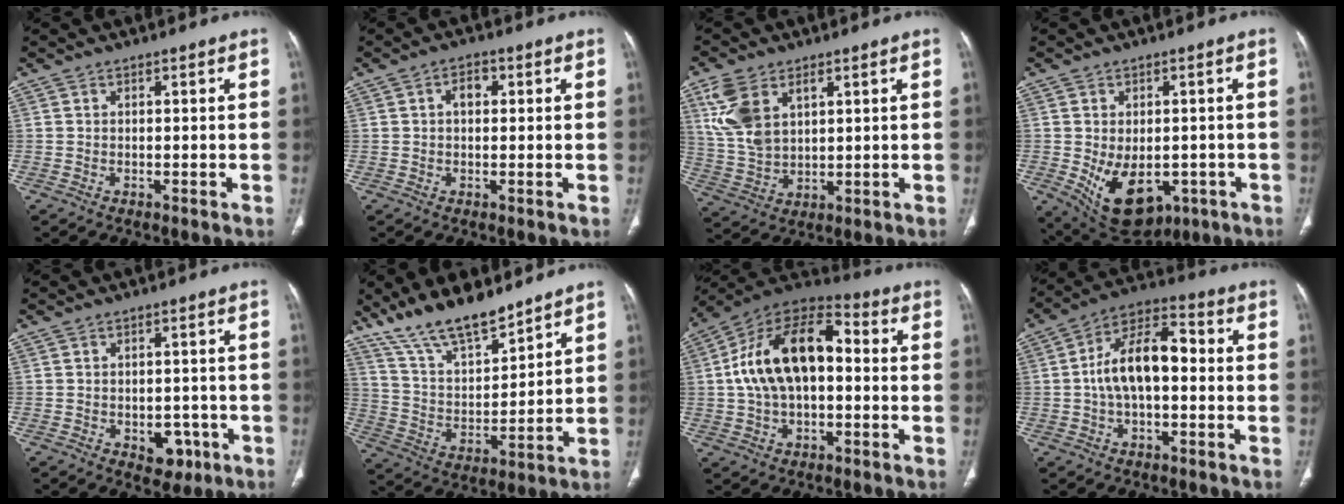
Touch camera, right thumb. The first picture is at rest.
{"total": 3.0, "force": [0.7, 2.0, 2.2], "torque": [-0.028, 0.011, 0.008]}
{"total": 10.6, "force": [4.6, 6.3, 7.2], "torque": [-0.149, -0.009, 0.101]}
{"total": 12.8, "force": [-3.8, 8.3, 9.0], "torque": [-0.122, -0.003, -0.032]}
{"total": 5.3, "force": [-2.1, 3.6, 3.2], "torque": [-0.017, 0.012, -0.020]}
{"total": 15.3, "force": [12.4, 4.6, 7.8], "torque": [-0.114, -0.067, 0.235]}
{"total": 18.4, "force": [1.0, 10.6, 15.0], "torque": [-0.252, 0.043, 0.009]}
{"total": 12.9, "force": [-0.3, 6.8, 10.9], "torque": [-0.189, 0.040, -0.015]}